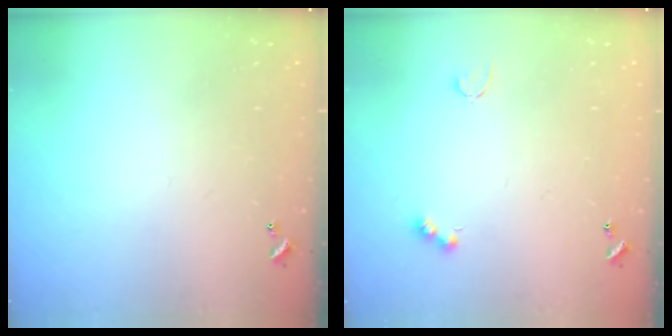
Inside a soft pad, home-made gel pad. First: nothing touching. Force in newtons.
{"total": 4.1, "press": 4.1, "slide": 0.6}